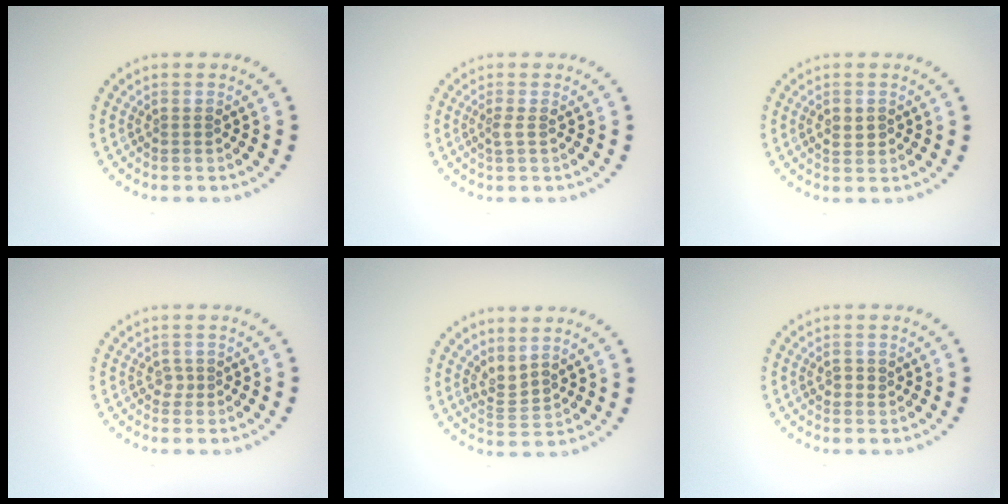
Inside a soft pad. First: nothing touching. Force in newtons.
{"total": 1.0, "press": 0.7, "slide": 0.7}
{"total": 1.6, "press": 1.6, "slide": 0.2}
{"total": 0.9, "press": 0.7, "slide": 0.5}
{"total": 2.2, "press": 1.5, "slide": 1.6}
{"total": 1.1, "press": 1.0, "slide": 0.5}